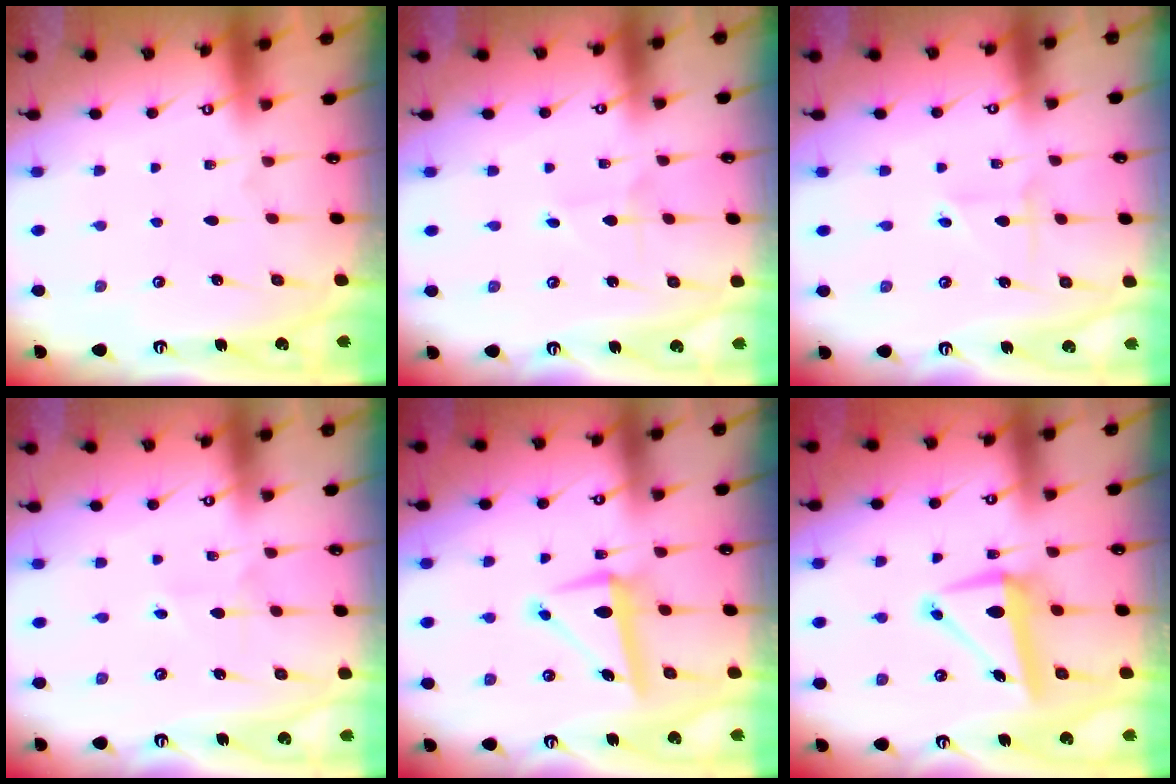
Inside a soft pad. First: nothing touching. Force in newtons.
{"total": 0.7, "press": 0.7, "slide": 0.0}
{"total": 2.3, "press": 2.3, "slide": 0.2}
{"total": 2.8, "press": 2.7, "slide": 0.4}
{"total": 8.2, "press": 8.1, "slide": 1.4}
{"total": 10.7, "press": 10.6, "slide": 1.2}